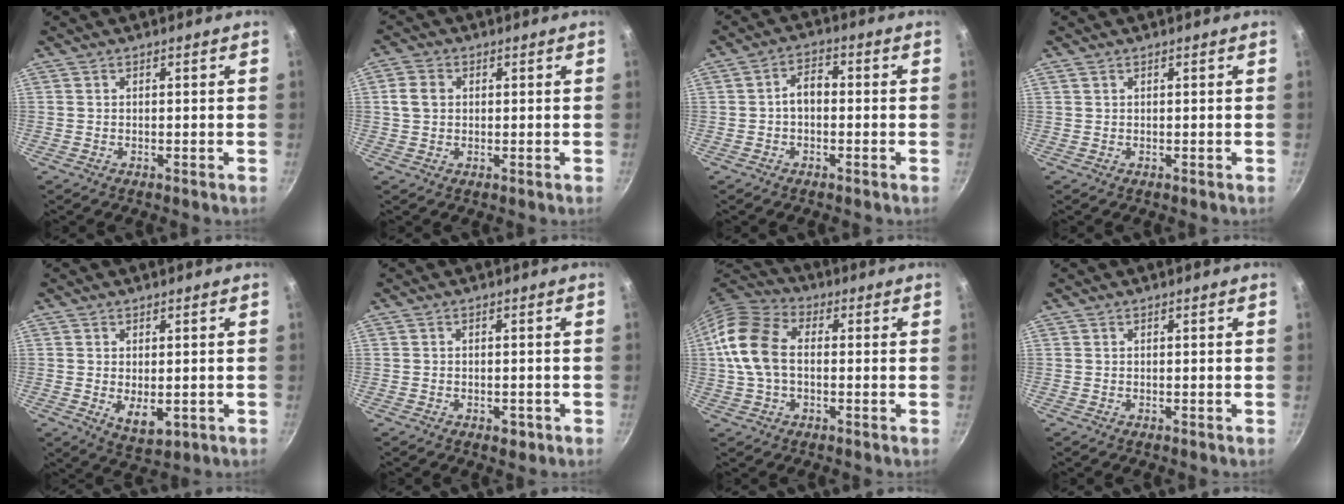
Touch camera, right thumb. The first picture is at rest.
{"total": 4.2, "force": [0.6, 3.3, 2.4], "torque": [-0.036, 0.005, 0.007]}
{"total": 4.2, "force": [-0.5, 2.7, 3.2], "torque": [-0.039, 0.018, -0.015]}
{"total": 0.0}
{"total": 5.5, "force": [-0.6, 3.1, 4.5], "torque": [-0.068, -0.015, 0.001]}
{"total": 2.3, "force": [-1.1, 1.4, 1.4], "torque": [-0.017, 0.006, -0.009]}
{"total": 12.5, "force": [0.2, 8.3, 9.3], "torque": [-0.173, 0.027, -0.011]}
{"total": 0.0}